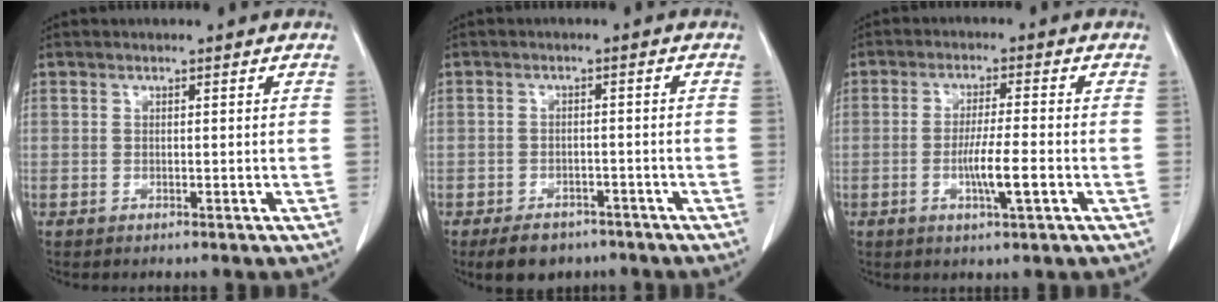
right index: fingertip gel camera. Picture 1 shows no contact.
{"total": 6.2, "force": [-4.7, 3.4, 2.1], "torque": [-0.034, 0.002, -0.067]}
{"total": 6.0, "force": [-1.8, 0.1, 5.7], "torque": [-0.103, -0.008, -0.032]}